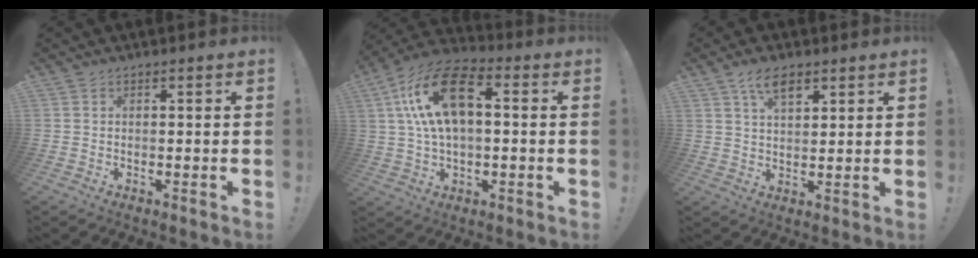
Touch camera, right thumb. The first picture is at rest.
{"total": 17.7, "force": [3.9, 10.1, 14.0], "torque": [-0.260, 0.013, 0.066]}
{"total": 7.3, "force": [4.4, 3.5, 4.7], "torque": [-0.075, -0.016, 0.078]}